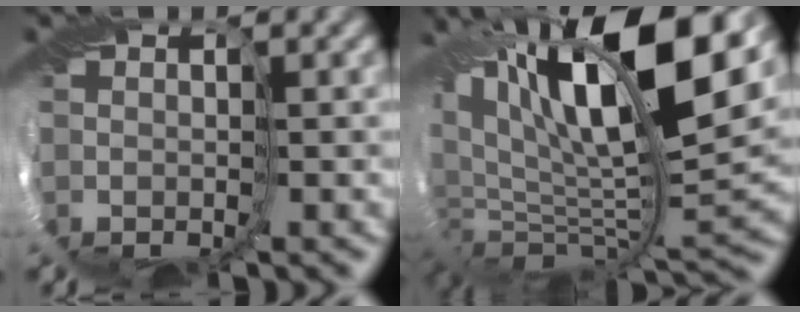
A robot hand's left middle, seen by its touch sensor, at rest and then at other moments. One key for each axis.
{"total": 13.7, "fx": 5.9, "fy": 4.5, "fz": 11.5, "tx": -0.222, "ty": 0.027, "tz": 0.103}